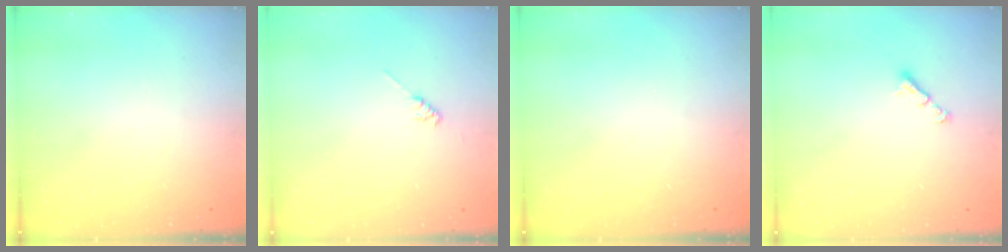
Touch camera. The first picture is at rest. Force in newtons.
{"total": 1.8, "press": 1.7, "slide": 0.3}
{"total": 0.0}
{"total": 2.8, "press": 2.7, "slide": 0.5}